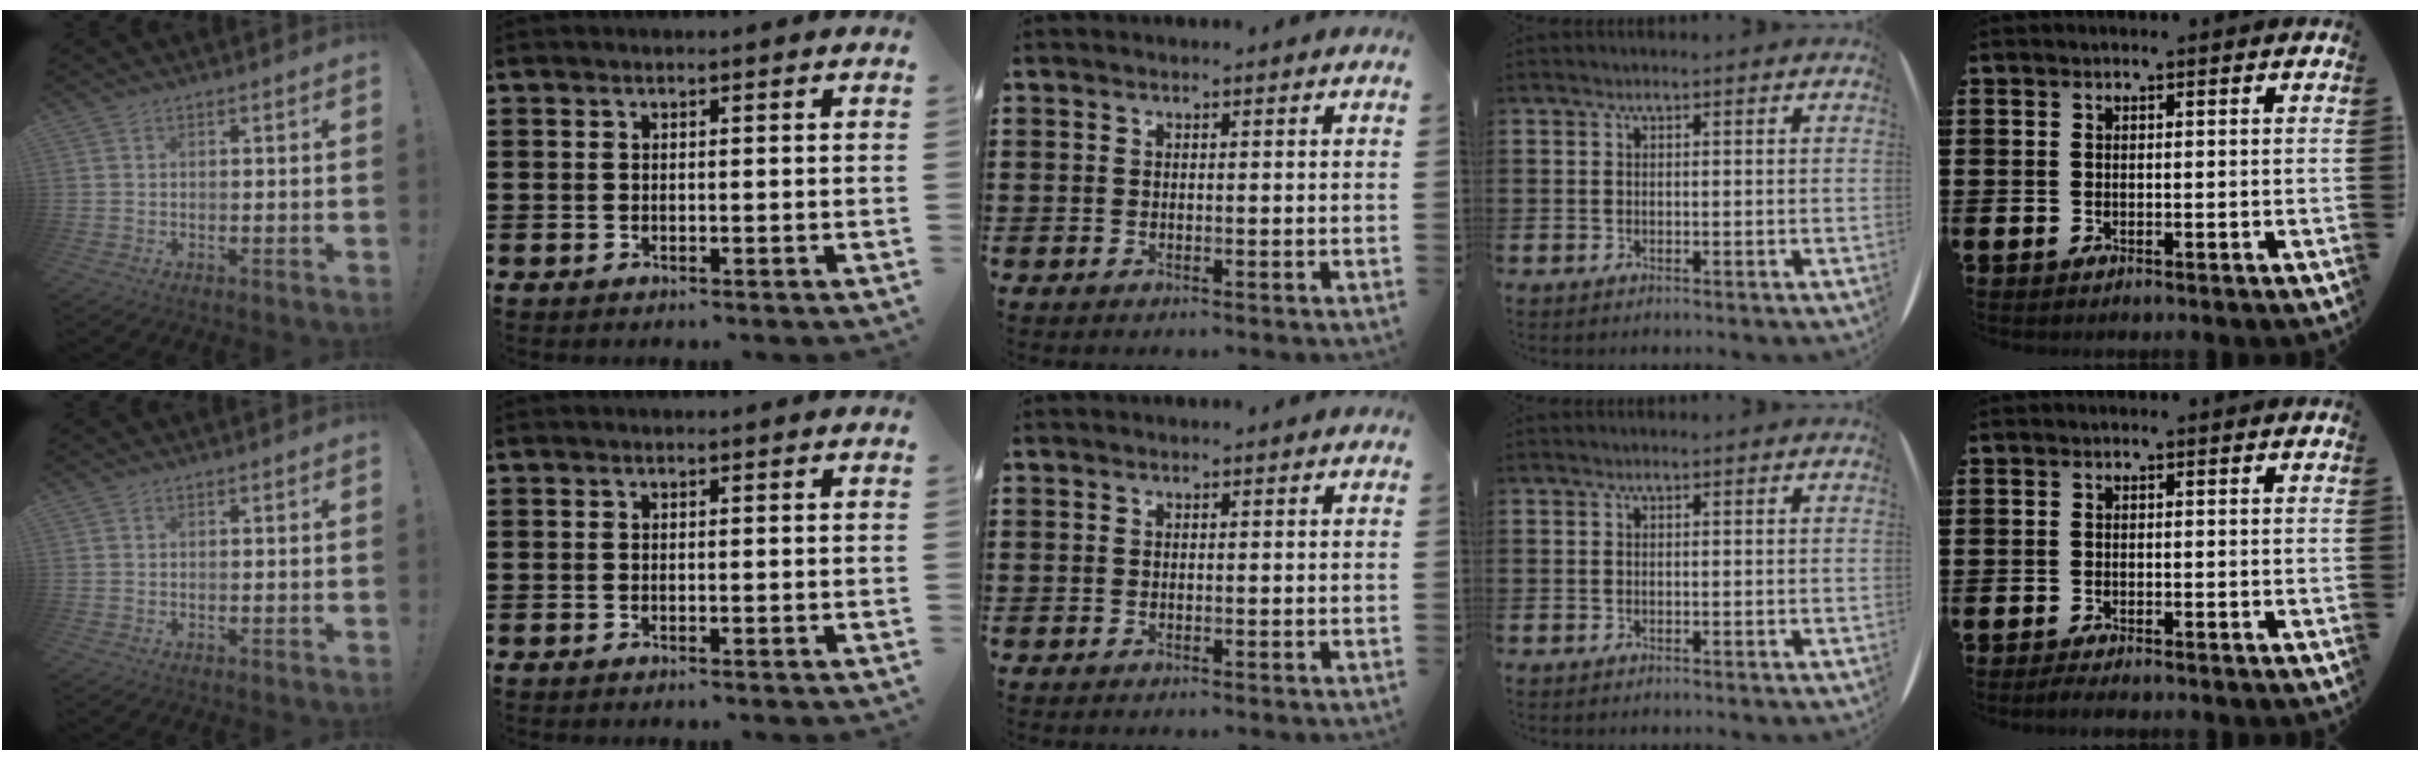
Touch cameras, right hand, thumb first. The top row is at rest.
{"little": {"total": 0.9, "force": [-0.7, 0.2, 0.4], "torque": [-0.010, -0.001, -0.014]}}